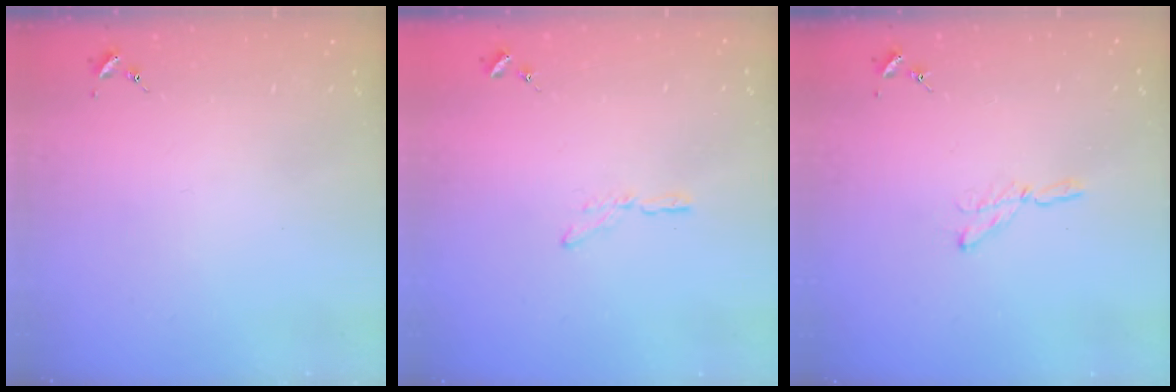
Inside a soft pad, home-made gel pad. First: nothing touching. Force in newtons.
{"total": 3.4, "press": 3.4, "slide": 0.3}
{"total": 3.8, "press": 3.8, "slide": 0.4}